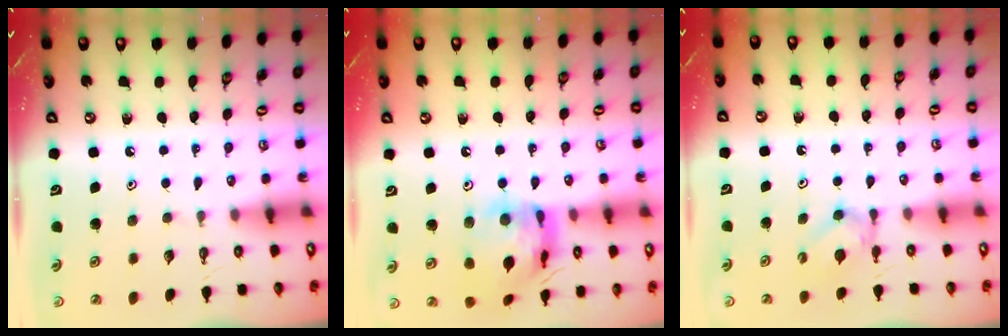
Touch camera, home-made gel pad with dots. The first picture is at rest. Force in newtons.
{"total": 15.6, "press": 15.5, "slide": 1.8}
{"total": 3.7, "press": 3.6, "slide": 0.6}